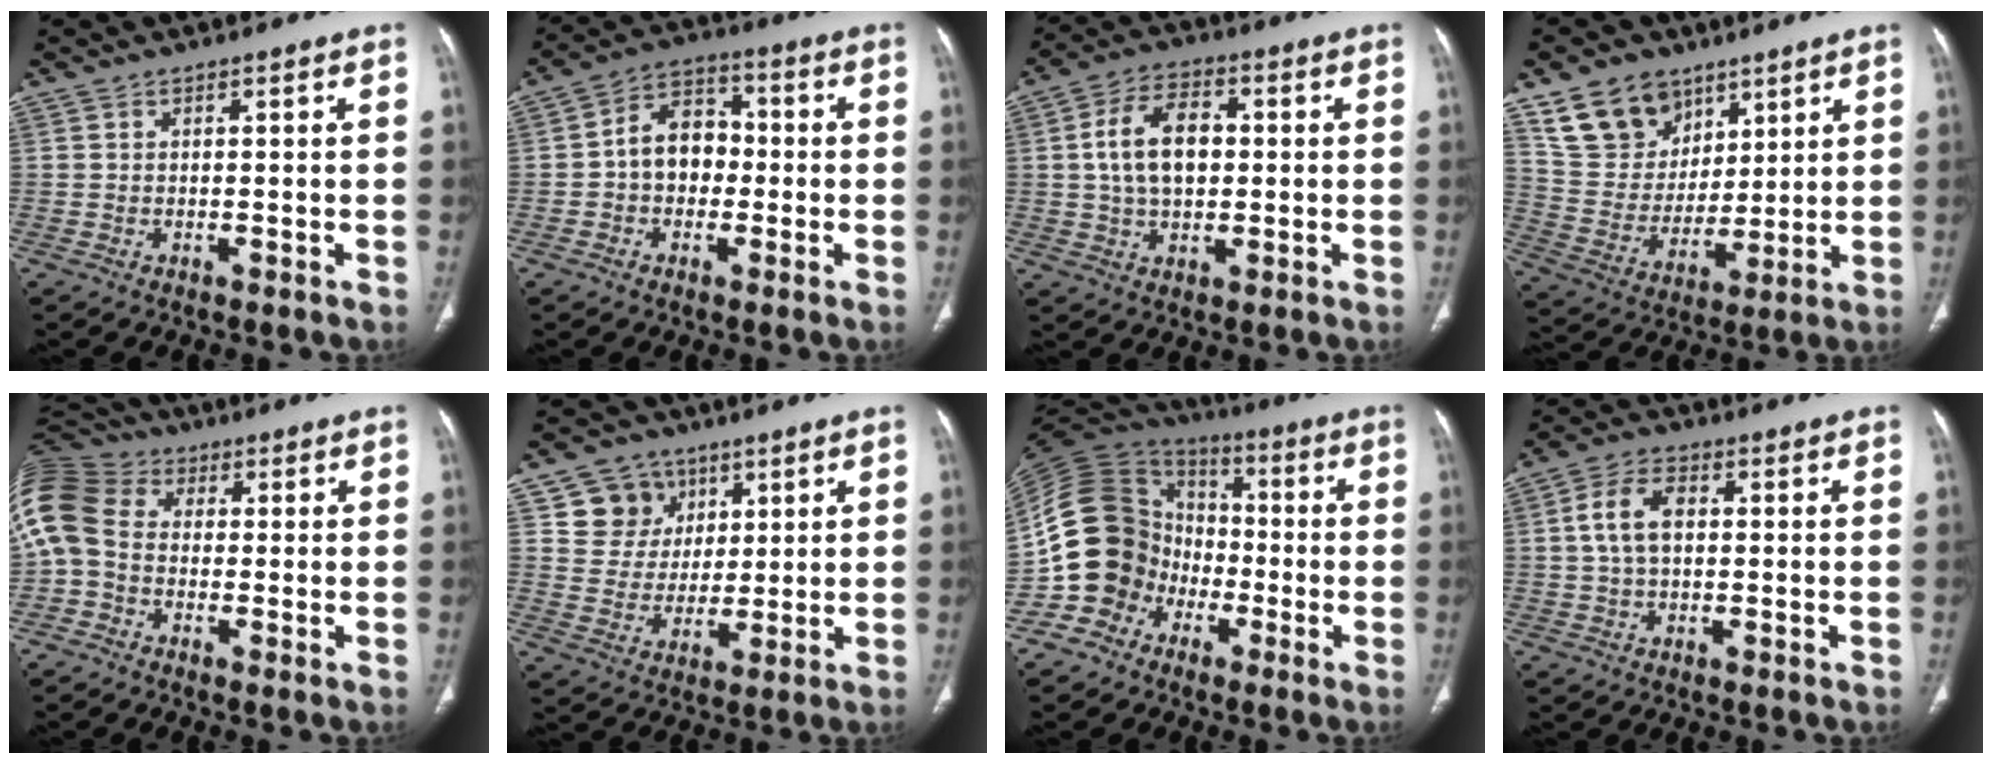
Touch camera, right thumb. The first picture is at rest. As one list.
[{"total": 8.8, "force": [-0.8, 6.7, 5.7], "torque": [-0.061, 0.030, -0.026]}, {"total": 11.0, "force": [1.0, 6.9, 8.5], "torque": [-0.137, 0.014, 0.016]}, {"total": 14.3, "force": [8.8, 10.2, 4.8], "torque": [-0.053, -0.044, 0.176]}, {"total": 14.4, "force": [0.0, 11.6, 8.5], "torque": [-0.201, 0.037, -0.010]}, {"total": 9.4, "force": [4.4, 8.2, 1.5], "torque": [0.012, -0.020, 0.082]}, {"total": 15.8, "force": [-5.5, 13.6, 5.7], "torque": [-0.080, 0.068, -0.106]}, {"total": 7.1, "force": [0.8, 4.3, 5.6], "torque": [-0.103, 0.018, 0.012]}]